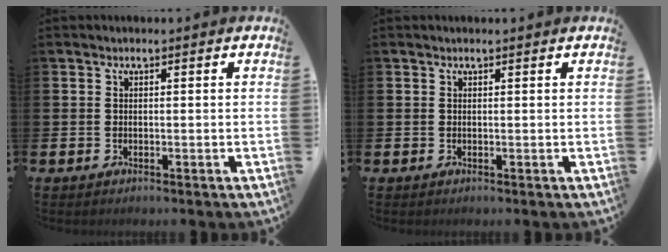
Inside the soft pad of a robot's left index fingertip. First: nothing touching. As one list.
[{"total": 0.0}]